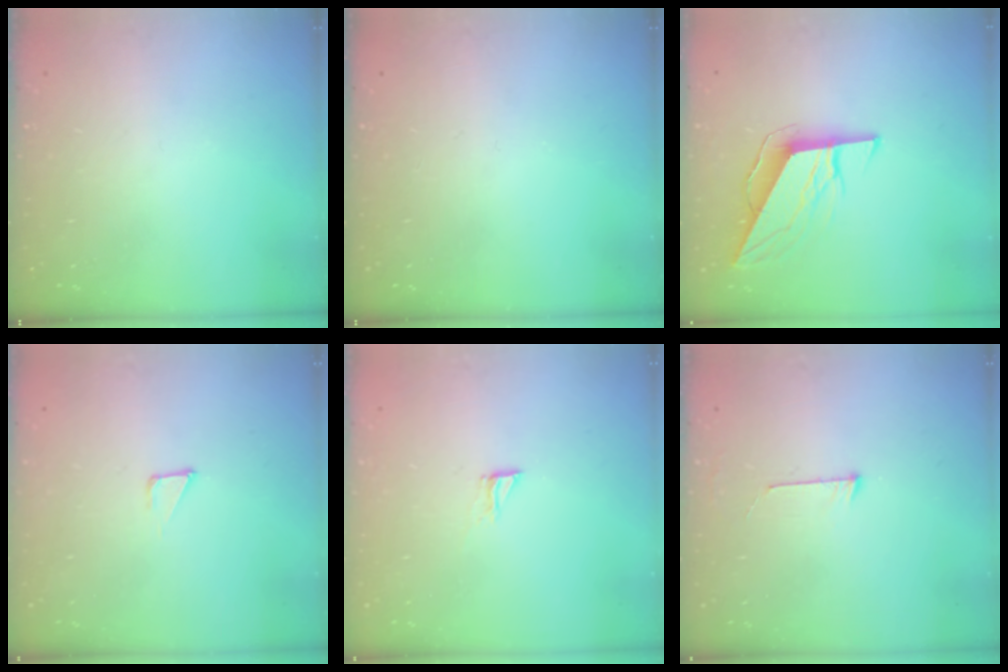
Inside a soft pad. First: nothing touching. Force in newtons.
{"total": 0.0}
{"total": 9.5, "press": 9.3, "slide": 1.9}
{"total": 2.9, "press": 2.9, "slide": 0.3}
{"total": 4.6, "press": 4.5, "slide": 0.5}
{"total": 3.3, "press": 3.3, "slide": 0.3}